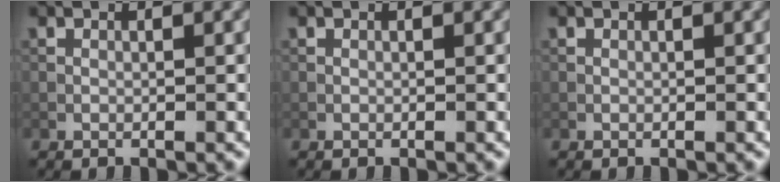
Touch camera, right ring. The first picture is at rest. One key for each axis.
{"total": 0.0}
{"total": 0.0}